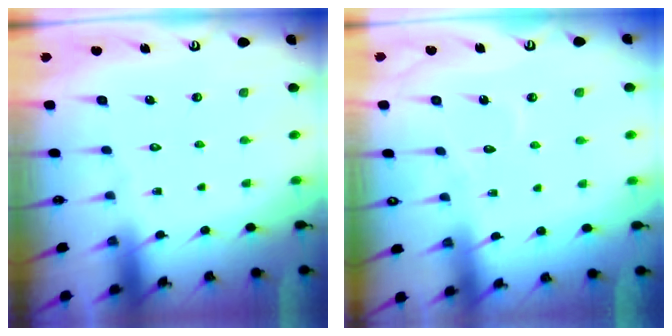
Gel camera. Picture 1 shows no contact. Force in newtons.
{"total": 2.7, "press": 2.7, "slide": 0.2}